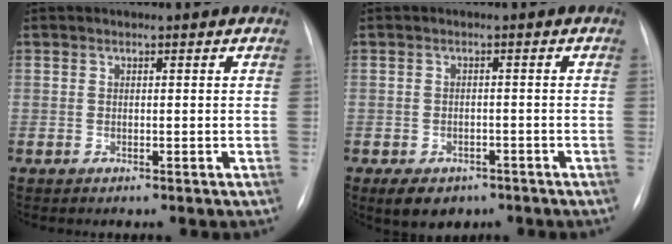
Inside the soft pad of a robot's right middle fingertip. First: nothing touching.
{"total": 5.9, "force": [-4.0, 3.8, 2.3], "torque": [-0.031, 0.003, -0.050]}